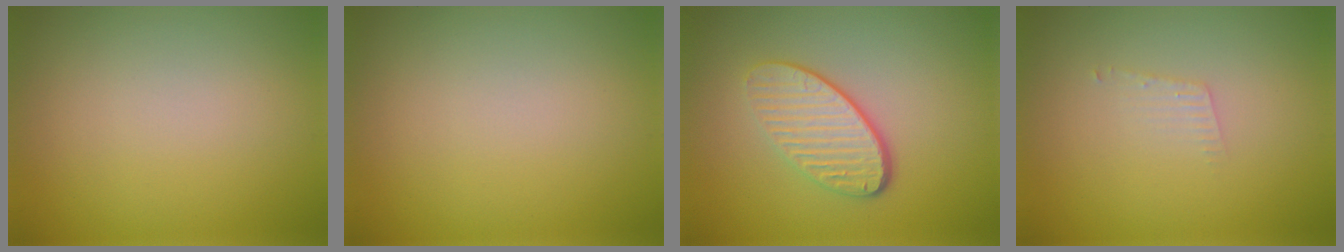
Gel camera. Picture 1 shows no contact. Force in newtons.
{"total": 0.0}
{"total": 4.3, "press": 3.2, "slide": 2.9}
{"total": 0.9, "press": 0.9, "slide": 0.1}